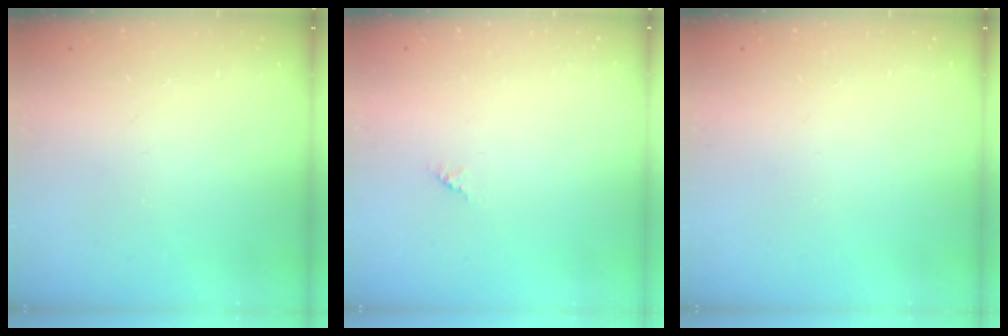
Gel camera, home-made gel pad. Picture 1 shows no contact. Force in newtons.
{"total": 1.2, "press": 1.2, "slide": 0.3}
{"total": 0.0}